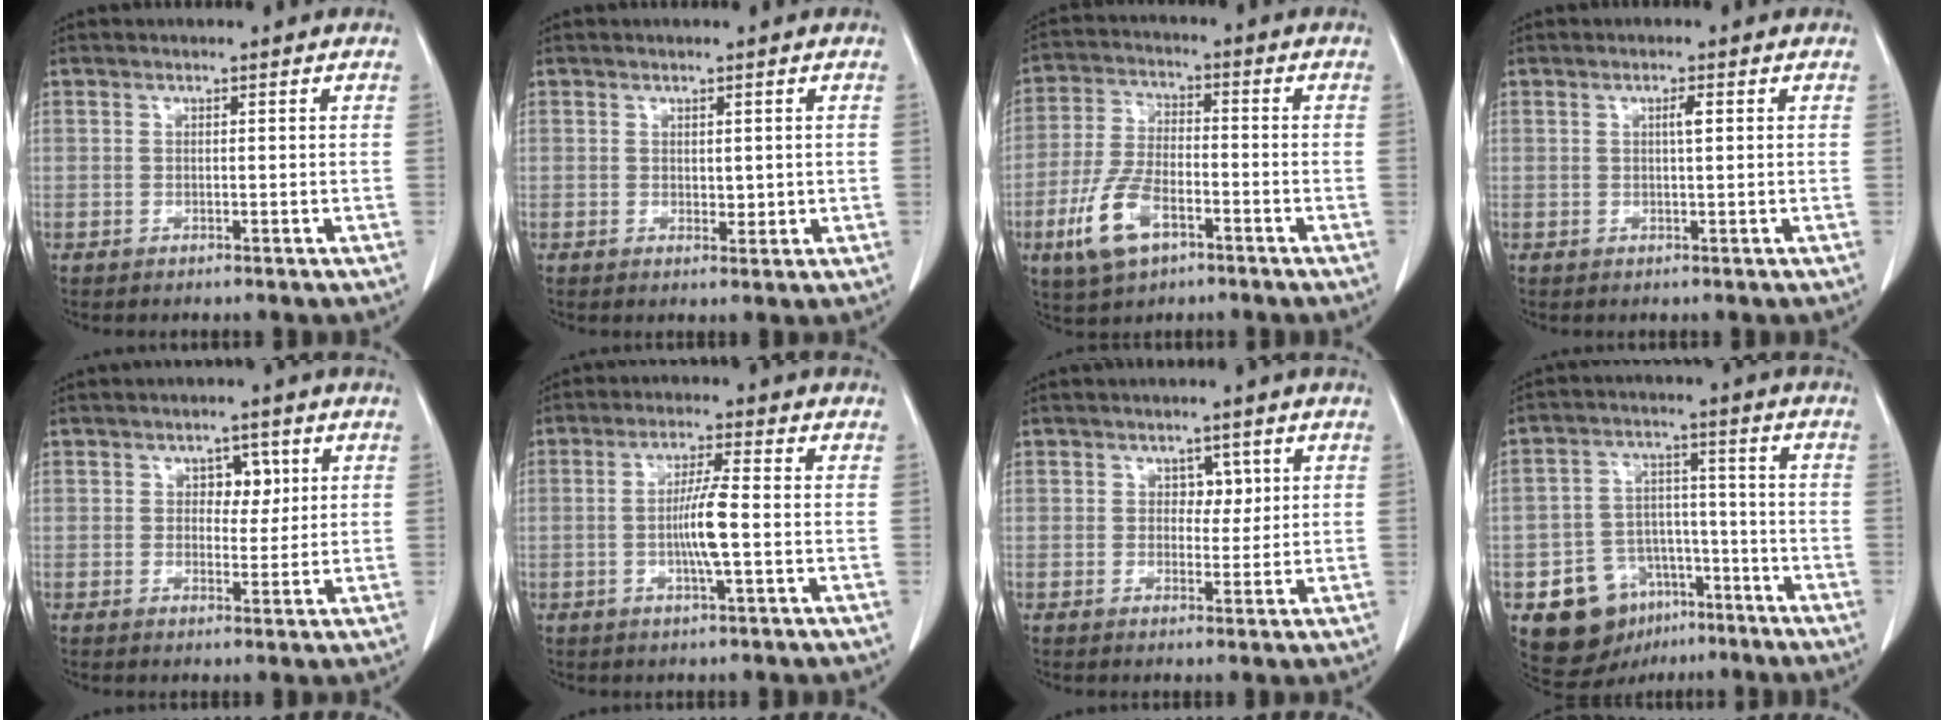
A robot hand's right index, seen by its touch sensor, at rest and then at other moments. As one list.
[{"total": 2.0, "force": [0.3, 1.2, 1.6], "torque": [-0.020, -0.006, 0.010]}, {"total": 9.8, "force": [-4.5, 4.2, 7.5], "torque": [-0.171, -0.003, -0.082]}, {"total": 1.4, "force": [0.4, 0.1, 1.4], "torque": [-0.027, 0.002, 0.006]}, {"total": 3.6, "force": [1.2, 2.4, 2.4], "torque": [-0.027, 0.006, 0.018]}, {"total": 6.1, "force": [-0.9, 0.0, 6.1], "torque": [-0.116, -0.004, -0.019]}, {"total": 2.7, "force": [0.9, 1.9, 1.7], "torque": [-0.015, 0.003, 0.014]}, {"total": 11.0, "force": [-6.0, 8.2, 4.1], "torque": [-0.058, 0.033, -0.084]}]